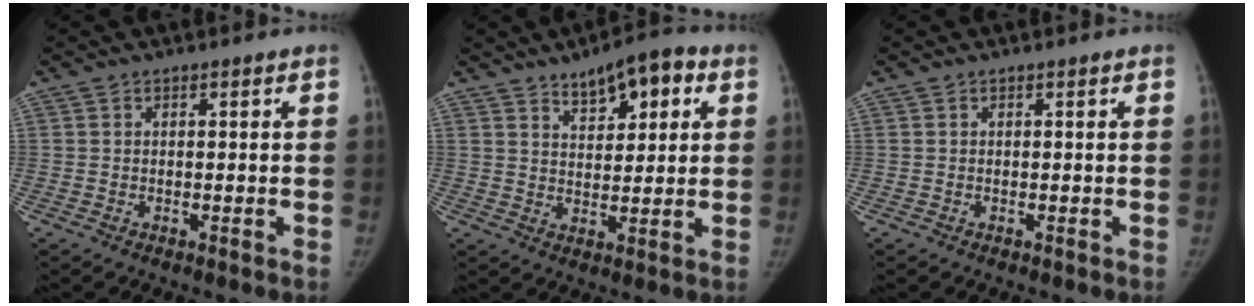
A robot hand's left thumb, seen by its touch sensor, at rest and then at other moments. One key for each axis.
{"total": 9.1, "fx": 4.9, "fy": 4.1, "fz": 6.5, "tx": -0.065, "ty": -0.014, "tz": 0.072}
{"total": 0.0}